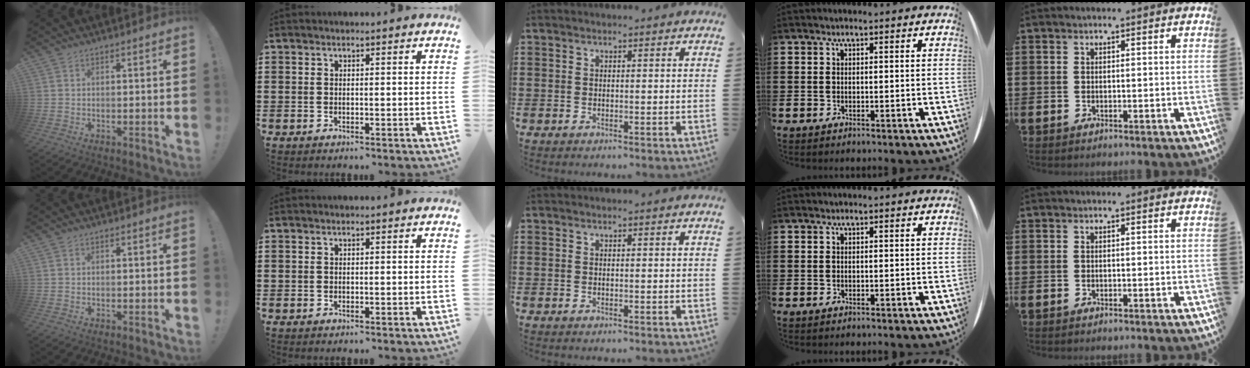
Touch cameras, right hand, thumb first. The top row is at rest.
{}